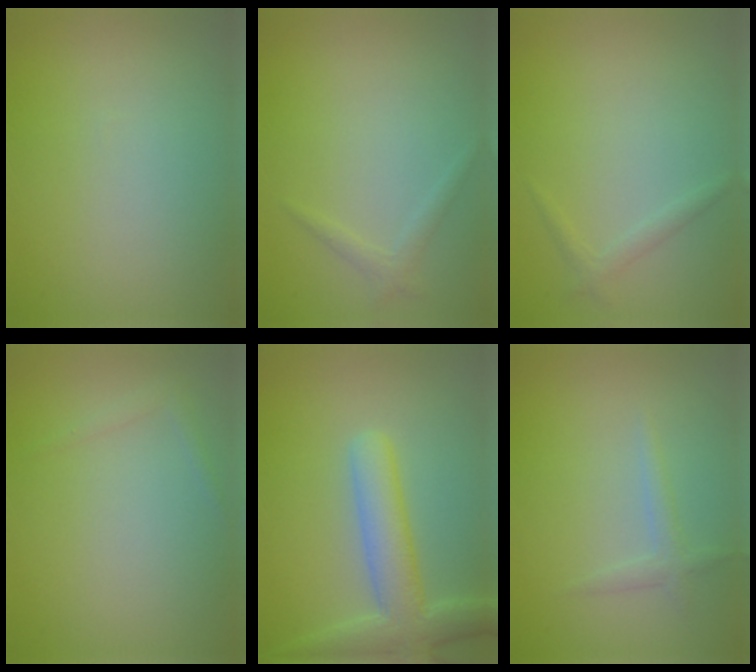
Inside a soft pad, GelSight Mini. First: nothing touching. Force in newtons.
{"total": 1.1, "press": 1.1, "slide": 0.1}
{"total": 1.1, "press": 1.1, "slide": 0.1}
{"total": 0.7, "press": 0.7, "slide": 0.1}
{"total": 5.5, "press": 5.5, "slide": 0.3}
{"total": 1.3, "press": 1.3, "slide": 0.0}